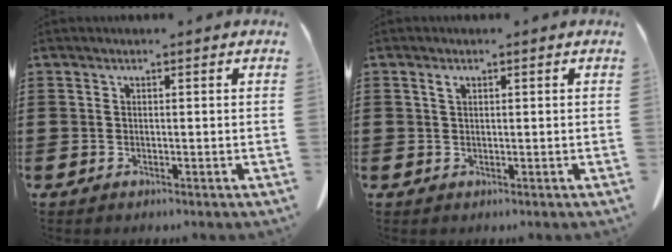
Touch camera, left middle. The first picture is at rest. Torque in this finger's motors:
{"motor_torque": [0.17, 0.85, -0.36, -0.11]}